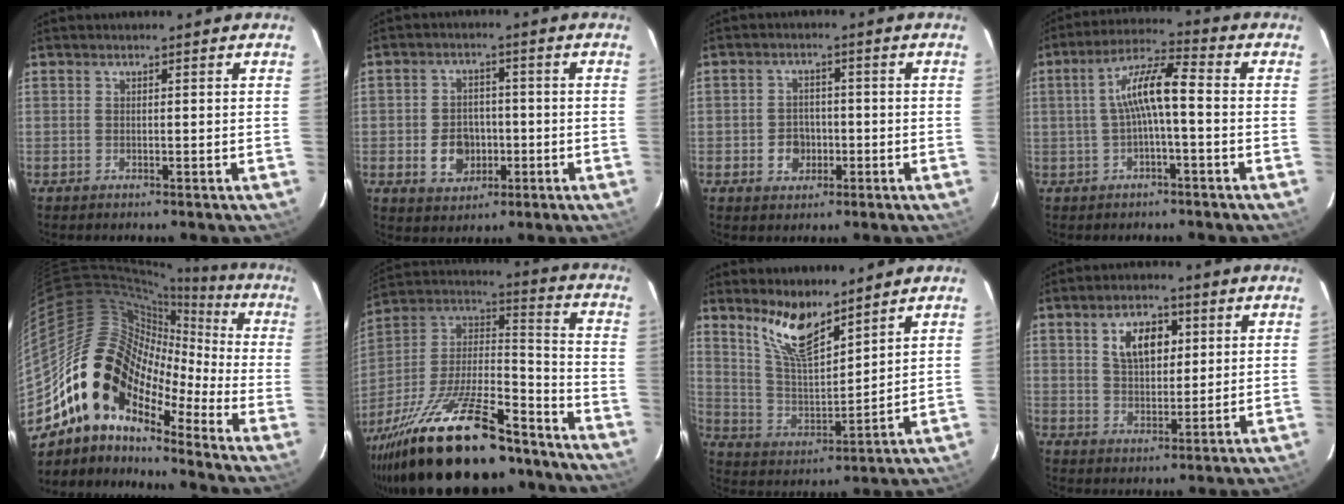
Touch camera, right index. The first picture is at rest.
{"total": 7.1, "force": [-2.0, 5.7, 3.8], "torque": [-0.082, 0.010, -0.023]}
{"total": 4.5, "force": [-1.5, 3.9, 1.8], "torque": [-0.041, 0.010, -0.014]}
{"total": 8.0, "force": [-0.8, 1.3, 7.8], "torque": [-0.158, 0.020, -0.013]}
{"total": 15.9, "force": [-9.6, 9.9, 7.8], "torque": [-0.137, 0.024, -0.194]}
{"total": 32.8, "force": [-23.6, 11.0, 20.0], "torque": [-0.371, -0.014, -0.364]}
{"total": 10.8, "force": [8.2, 2.9, 6.4], "torque": [-0.125, -0.004, 0.166]}
{"total": 8.0, "force": [3.0, 4.5, 5.9], "torque": [-0.104, 0.015, 0.056]}